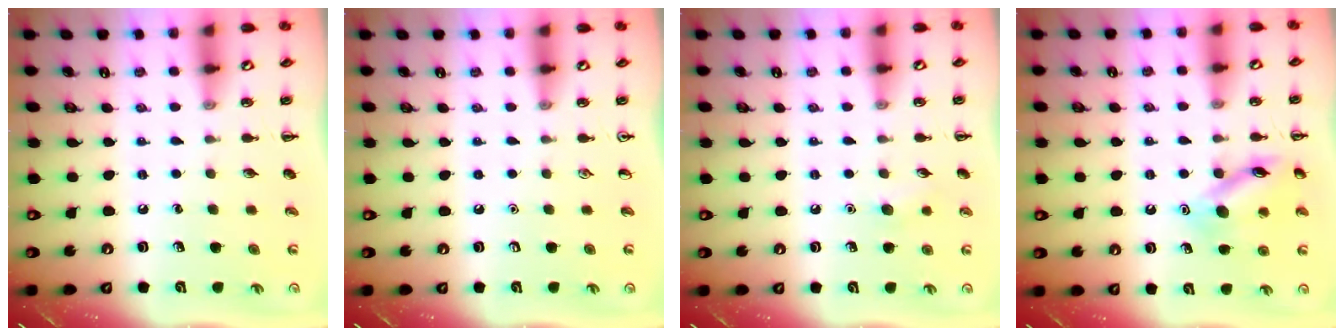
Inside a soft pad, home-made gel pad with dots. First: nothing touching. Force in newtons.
{"total": 0.0}
{"total": 4.9, "press": 4.8, "slide": 1.3}
{"total": 13.1, "press": 13.1, "slide": 0.7}